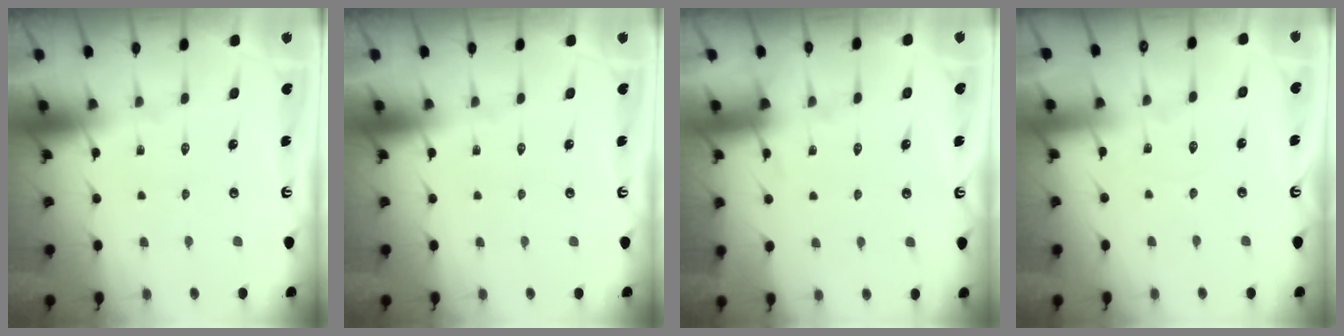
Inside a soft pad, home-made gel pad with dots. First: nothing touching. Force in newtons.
{"total": 0.0}
{"total": 3.8, "press": 3.7, "slide": 0.6}
{"total": 2.8, "press": 2.8, "slide": 0.3}